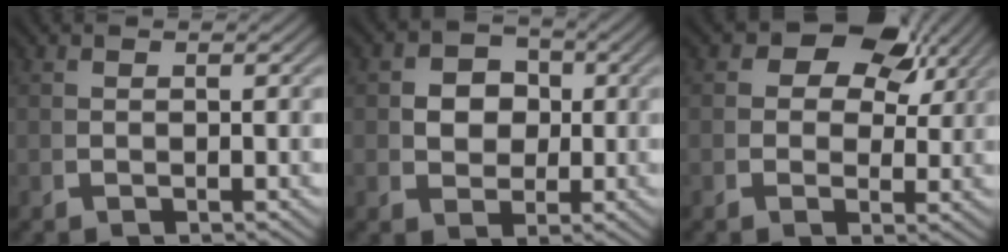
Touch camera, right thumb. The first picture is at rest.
{"total": 5.1, "force": [0.6, 4.2, 2.8], "torque": [-0.063, -0.028, 0.027]}
{"total": 8.2, "force": [3.5, 5.3, 5.2], "torque": [-0.077, 0.000, 0.050]}